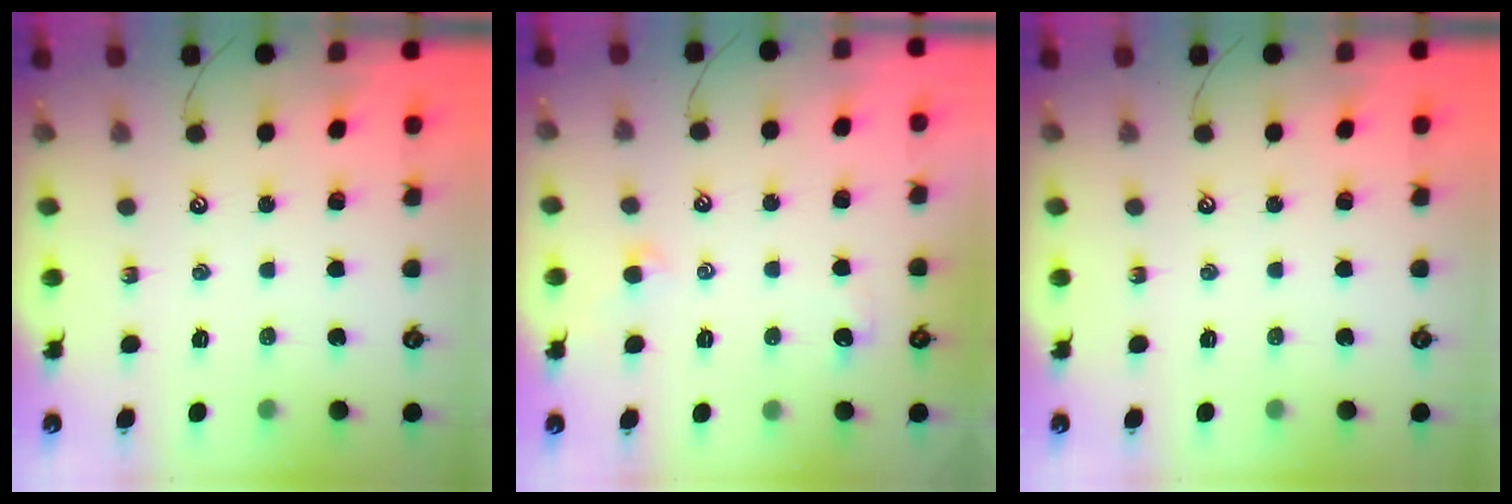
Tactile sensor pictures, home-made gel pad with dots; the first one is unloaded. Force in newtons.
{"total": 0.6, "press": 0.2, "slide": 0.6}
{"total": 0.0}